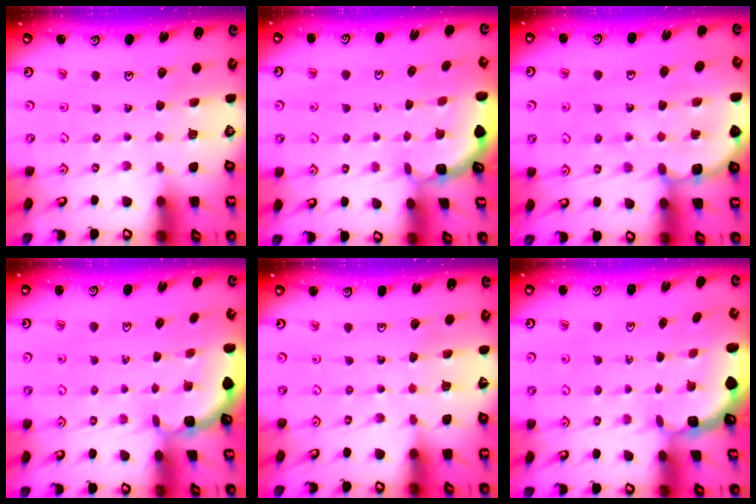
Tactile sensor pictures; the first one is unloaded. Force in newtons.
{"total": 1.7, "press": 1.7, "slide": 0.1}
{"total": 8.2, "press": 8.0, "slide": 1.6}
{"total": 2.1, "press": 2.1, "slide": 0.2}
{"total": 2.4, "press": 2.4, "slide": 0.5}
{"total": 1.3, "press": 1.2, "slide": 0.4}